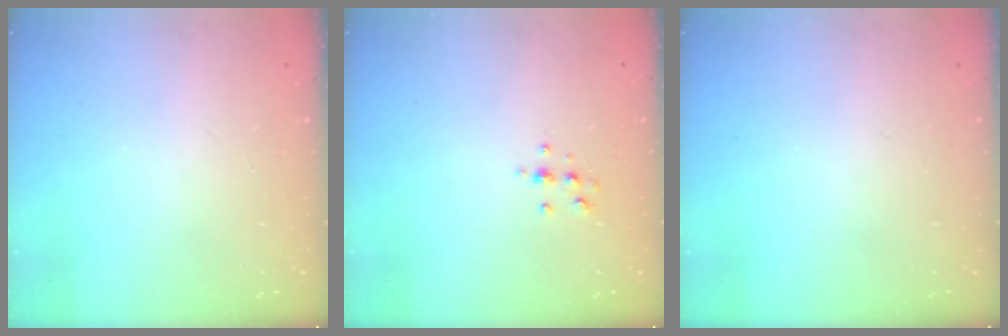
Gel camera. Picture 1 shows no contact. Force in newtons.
{"total": 6.1, "press": 6.0, "slide": 0.9}
{"total": 0.0}